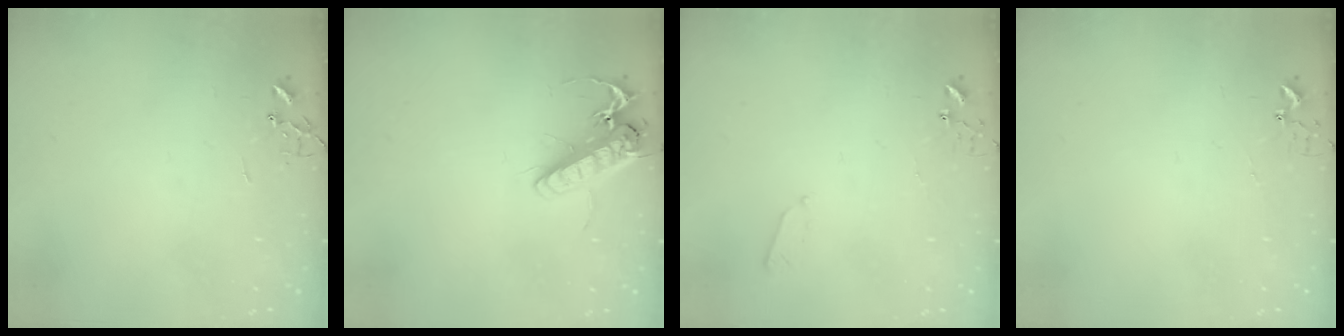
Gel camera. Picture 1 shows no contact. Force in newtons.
{"total": 14.6, "press": 14.4, "slide": 2.6}
{"total": 3.4, "press": 3.4, "slide": 0.5}
{"total": 2.9, "press": 2.9, "slide": 0.3}